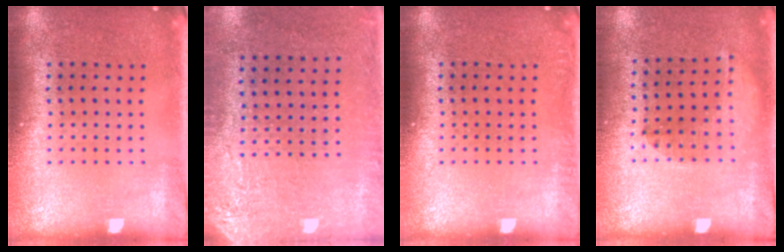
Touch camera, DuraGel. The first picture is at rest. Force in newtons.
{"total": 2.8, "press": 2.3, "slide": 1.5}
{"total": 0.5, "press": 0.5, "slide": 0.0}
{"total": 1.0, "press": 1.0, "slide": 0.3}